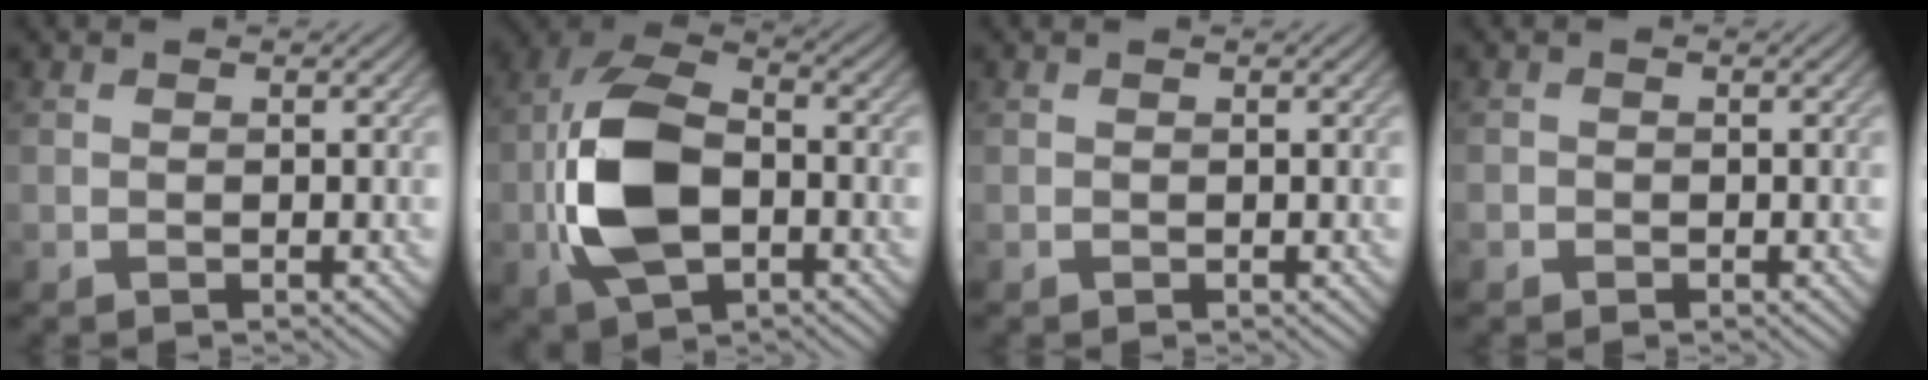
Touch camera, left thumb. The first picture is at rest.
{"total": 12.4, "force": [-2.6, 7.2, 9.7], "torque": [-0.233, -0.003, -0.060]}
{"total": 0.0}
{"total": 0.7, "force": [-0.4, 0.6, 0.0], "torque": [0.002, 0.002, -0.010]}